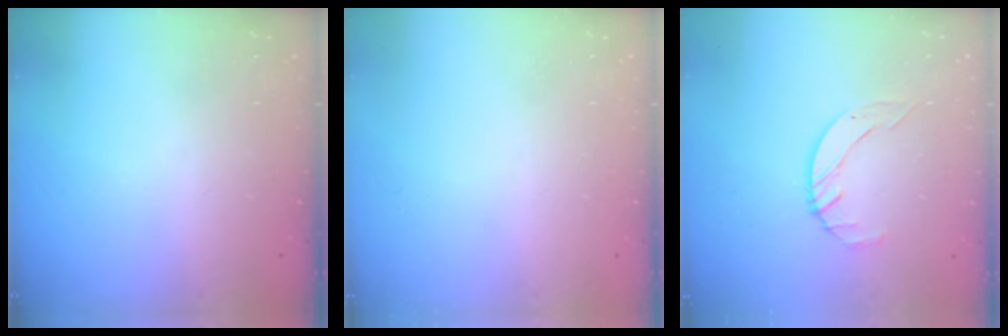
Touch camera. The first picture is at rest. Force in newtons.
{"total": 0.0}
{"total": 3.2, "press": 3.2, "slide": 0.4}